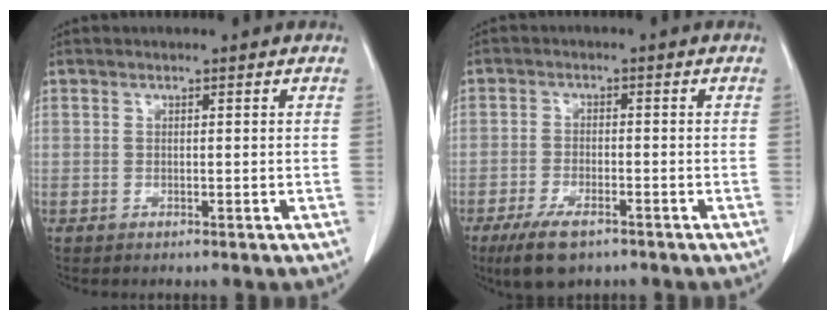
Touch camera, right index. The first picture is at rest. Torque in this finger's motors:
{"motor_torque": [0.58, -0.51, 0.28, 0.08]}